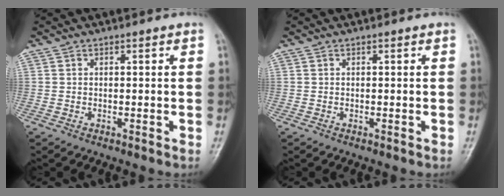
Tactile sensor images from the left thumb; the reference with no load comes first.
{"total": 0.0}